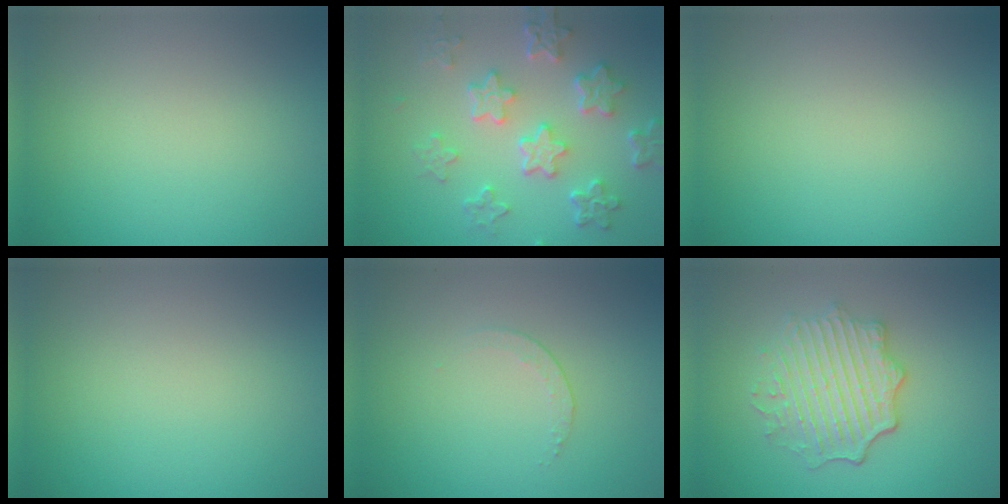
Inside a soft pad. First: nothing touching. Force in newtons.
{"total": 5.8, "press": 4.4, "slide": 3.8}
{"total": 0.0}
{"total": 0.0}
{"total": 1.2, "press": 0.5, "slide": 1.1}
{"total": 4.9, "press": 4.1, "slide": 2.8}